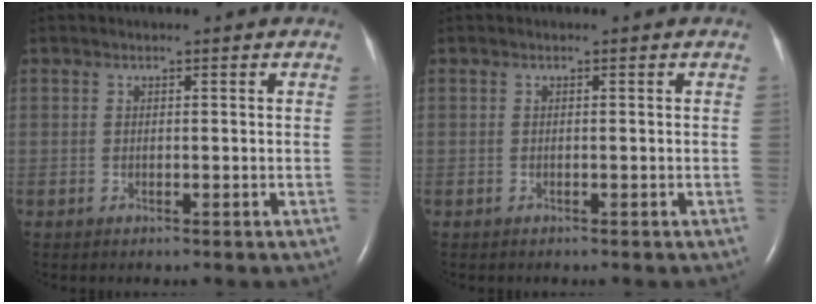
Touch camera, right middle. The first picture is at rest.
{"total": 0.0}